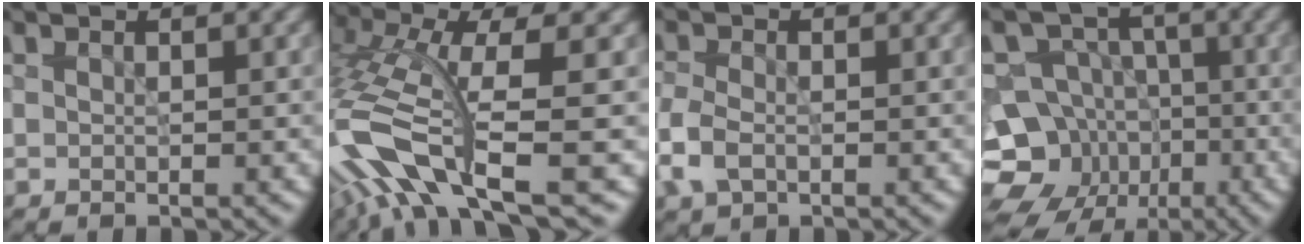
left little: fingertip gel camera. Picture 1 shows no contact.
{"total": 11.8, "force": [-4.0, 3.9, 10.4], "torque": [-0.216, 0.000, -0.074]}
{"total": 2.9, "force": [-1.1, 1.9, 1.9], "torque": [-0.052, -0.001, -0.032]}
{"total": 14.0, "force": [-5.6, 12.1, 4.4], "torque": [-0.084, -0.027, -0.105]}